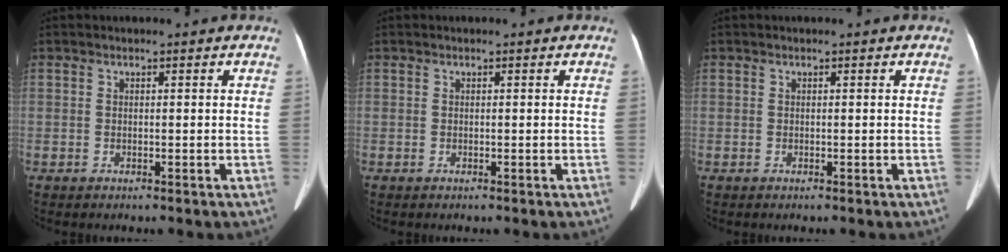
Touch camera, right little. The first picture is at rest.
{"total": 0.0}
{"total": 0.0}